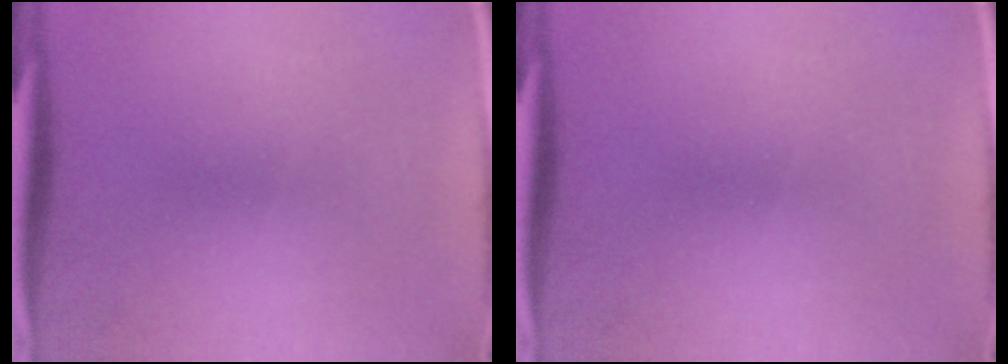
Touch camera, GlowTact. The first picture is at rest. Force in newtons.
{"total": 0.0}